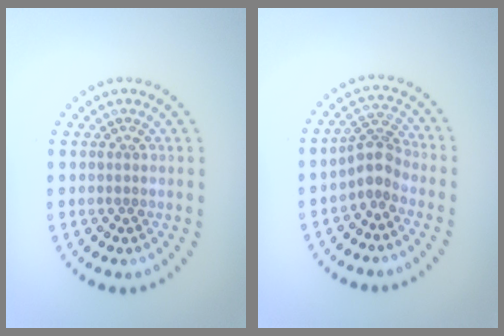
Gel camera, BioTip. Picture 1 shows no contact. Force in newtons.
{"total": 2.5, "press": 1.9, "slide": 1.6}